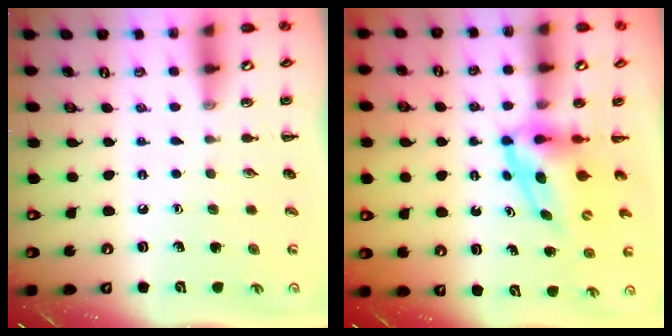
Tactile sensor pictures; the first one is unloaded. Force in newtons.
{"total": 5.5, "press": 5.4, "slide": 1.3}